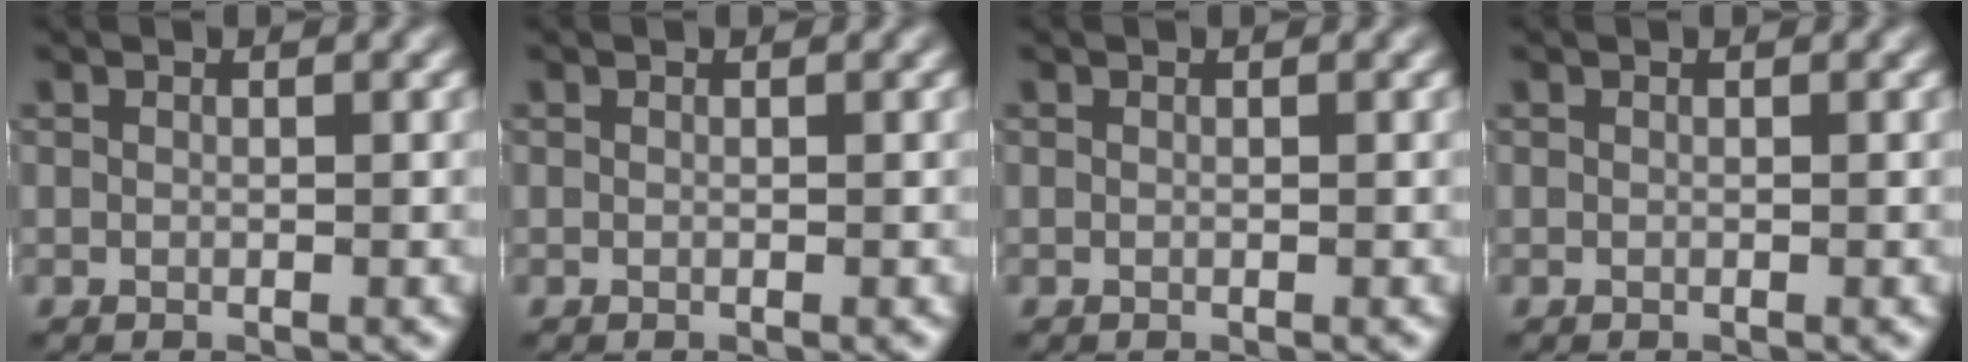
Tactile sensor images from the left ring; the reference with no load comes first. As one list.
[{"total": 0.0}, {"total": 0.0}, {"total": 0.0}]